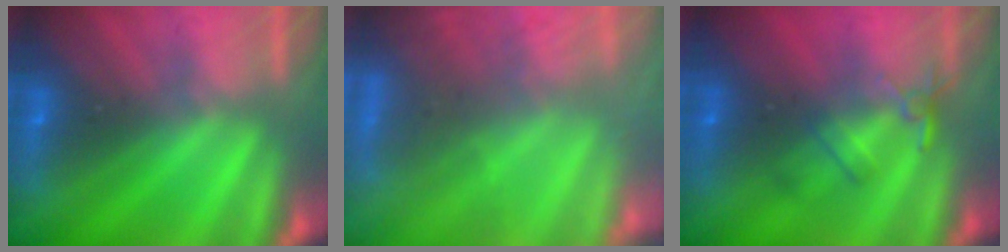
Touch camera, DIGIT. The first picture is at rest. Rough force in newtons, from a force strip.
{"total": 5.7}
{"total": 2.4}